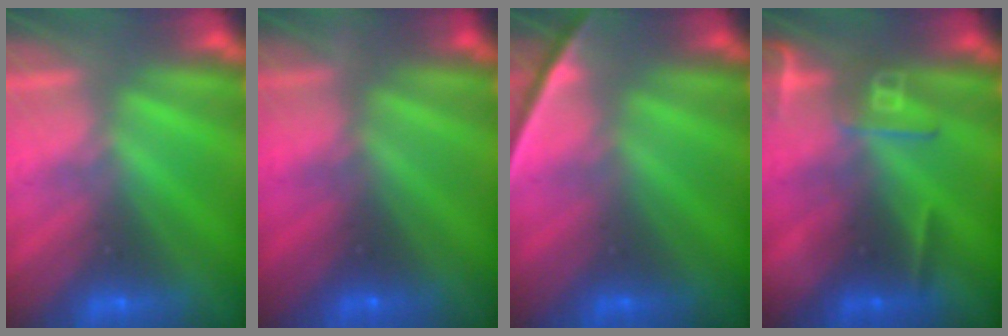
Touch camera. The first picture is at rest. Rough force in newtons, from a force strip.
{"total": 6.9}
{"total": 2.2}
{"total": 2.7}